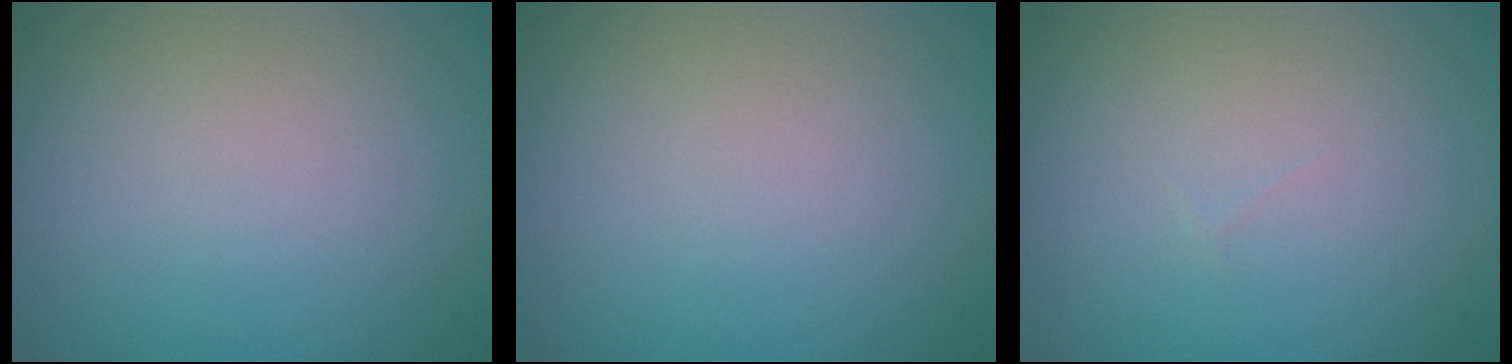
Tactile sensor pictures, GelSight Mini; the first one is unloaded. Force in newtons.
{"total": 0.0}
{"total": 0.0}